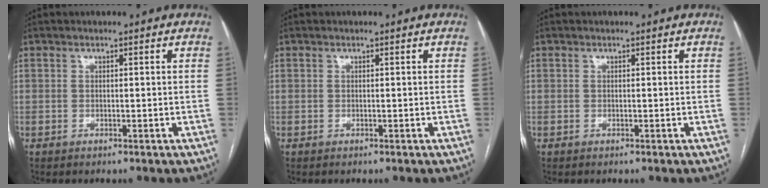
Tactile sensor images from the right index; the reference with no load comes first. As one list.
[{"total": 0.0}, {"total": 0.0}]